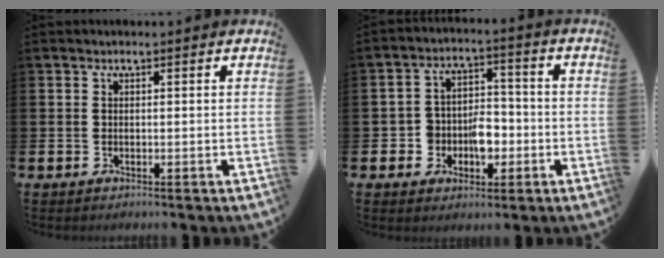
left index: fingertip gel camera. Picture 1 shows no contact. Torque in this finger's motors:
{"motor_torque": [0.73, 0.80, 0.13, 0.05]}